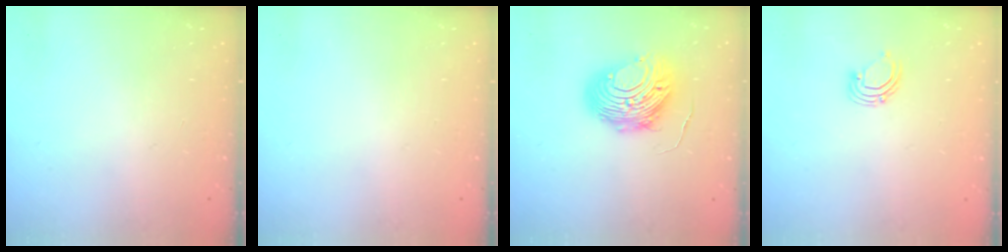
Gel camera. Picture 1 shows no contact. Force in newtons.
{"total": 0.0}
{"total": 10.7, "press": 10.6, "slide": 1.1}
{"total": 3.5, "press": 3.5, "slide": 0.2}